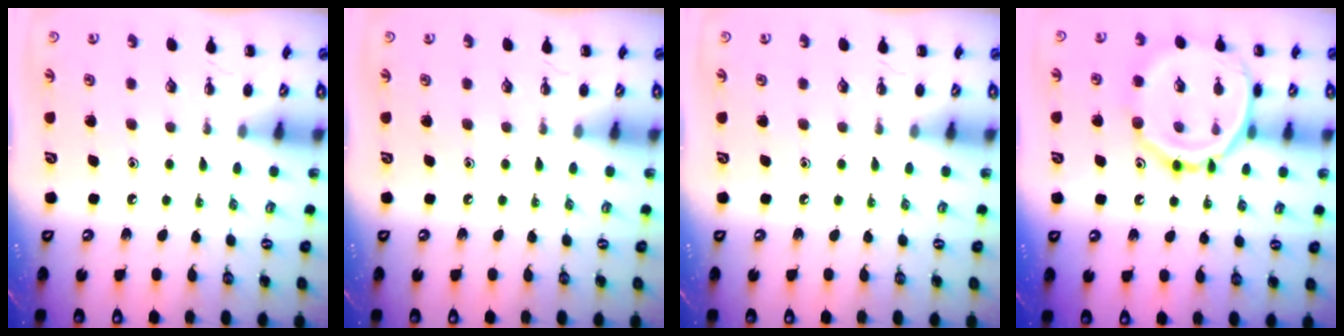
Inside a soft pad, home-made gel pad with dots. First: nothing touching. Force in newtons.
{"total": 0.0}
{"total": 0.0}
{"total": 15.5, "press": 15.4, "slide": 1.0}